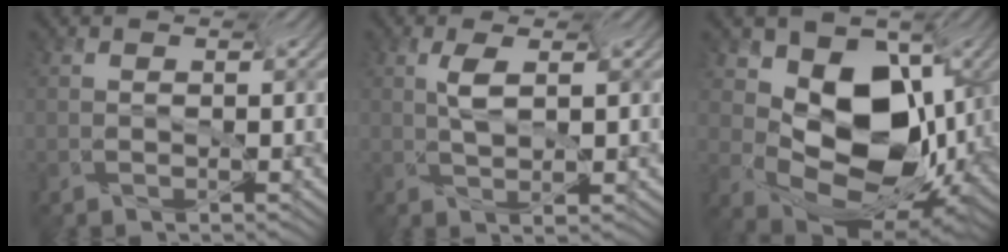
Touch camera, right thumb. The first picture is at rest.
{"total": 3.2, "force": [-1.3, 0.8, 2.8], "torque": [-0.064, 0.006, -0.010]}
{"total": 12.1, "force": [-2.5, 8.7, 8.1], "torque": [-0.139, -0.014, -0.018]}